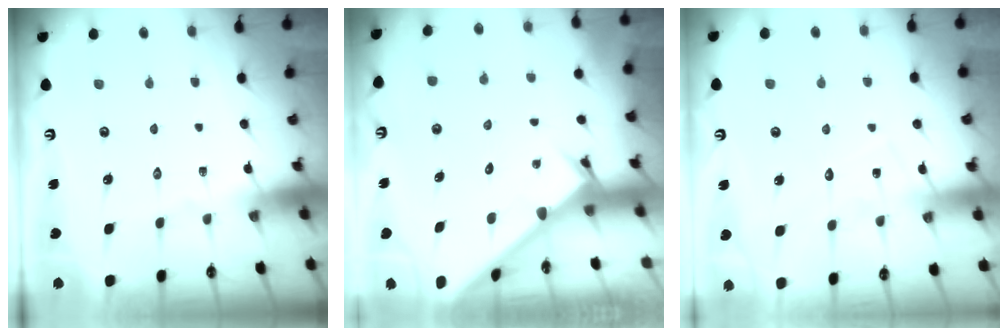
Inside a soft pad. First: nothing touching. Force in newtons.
{"total": 2.2, "press": 2.2, "slide": 0.1}
{"total": 8.0, "press": 8.0, "slide": 0.5}